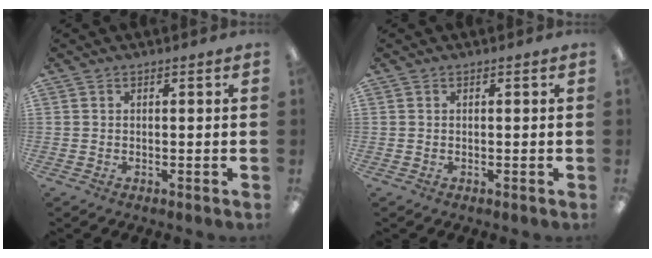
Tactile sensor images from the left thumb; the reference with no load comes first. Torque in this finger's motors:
{"motor_torque": [0.00, 0.00, 0.00, 0.00, 0.00]}